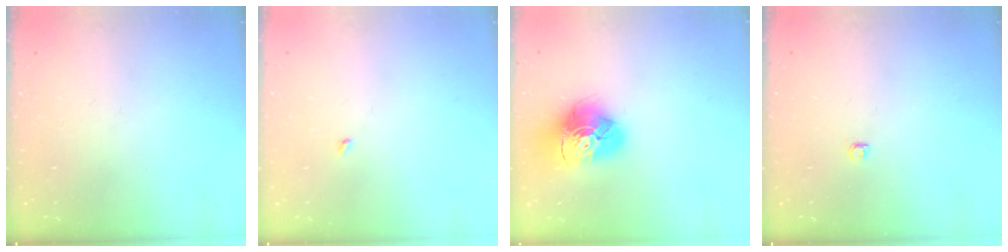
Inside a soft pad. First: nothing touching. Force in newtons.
{"total": 1.9, "press": 1.9, "slide": 0.3}
{"total": 15.5, "press": 15.4, "slide": 1.7}
{"total": 2.8, "press": 2.8, "slide": 0.4}